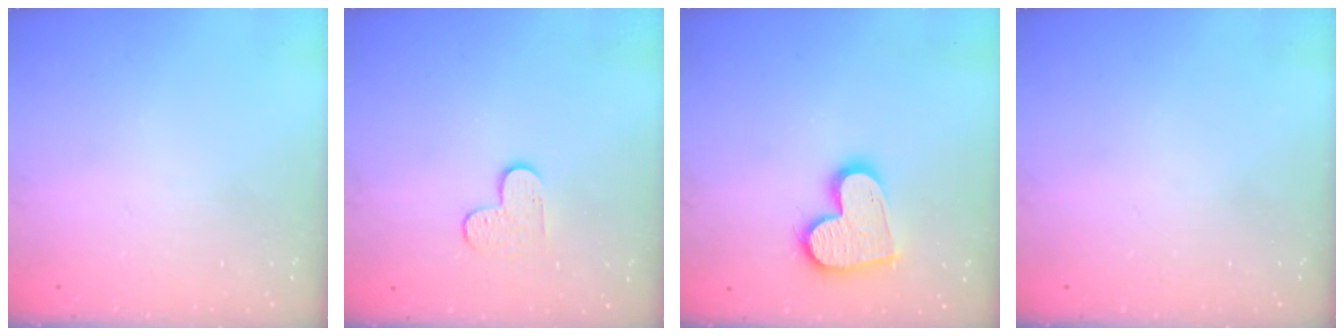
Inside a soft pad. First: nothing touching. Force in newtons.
{"total": 4.7, "press": 4.7, "slide": 0.5}
{"total": 15.2, "press": 15.1, "slide": 1.2}
{"total": 0.0}